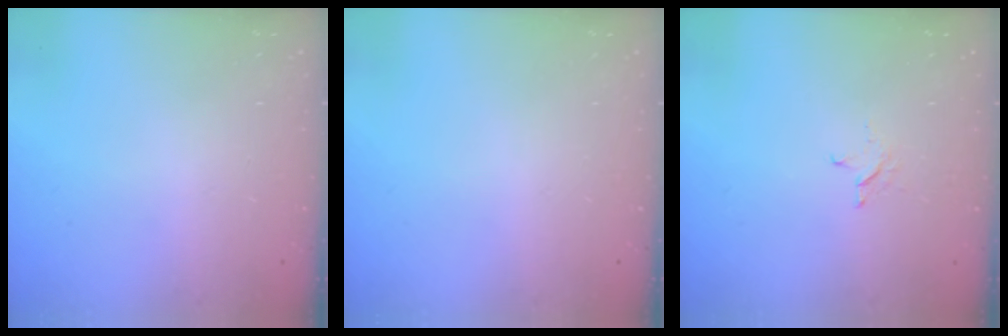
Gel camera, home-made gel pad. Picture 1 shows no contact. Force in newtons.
{"total": 0.0}
{"total": 3.0, "press": 3.0, "slide": 0.3}